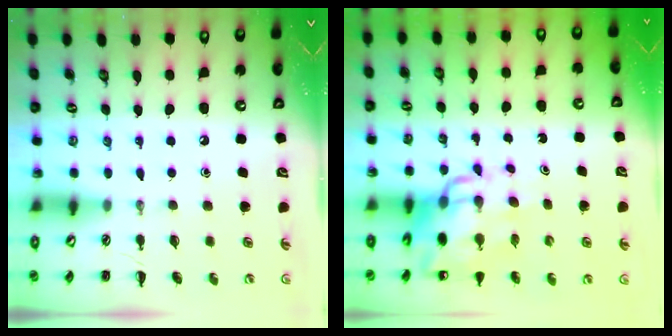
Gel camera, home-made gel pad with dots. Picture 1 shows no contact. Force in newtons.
{"total": 12.7, "press": 12.1, "slide": 3.7}